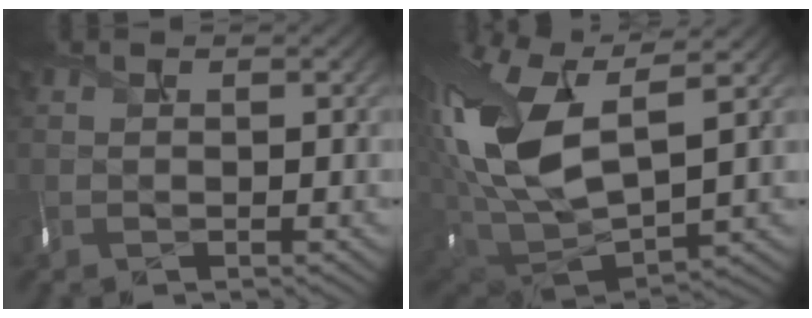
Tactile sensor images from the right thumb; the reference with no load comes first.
{"total": 16.9, "force": [3.8, 9.2, 13.7], "torque": [-0.328, -0.006, 0.074]}